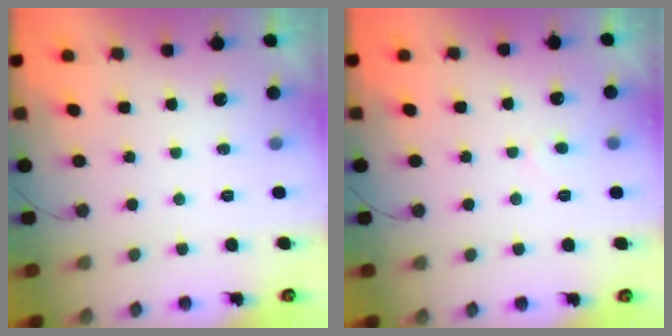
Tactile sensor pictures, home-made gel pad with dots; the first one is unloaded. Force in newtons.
{"total": 2.4, "press": 2.4, "slide": 0.2}